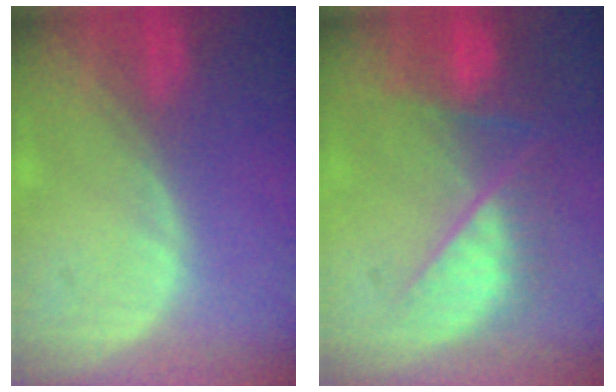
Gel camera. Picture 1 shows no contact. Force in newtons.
{"total": 9.0, "press": 7.7, "slide": 4.6}